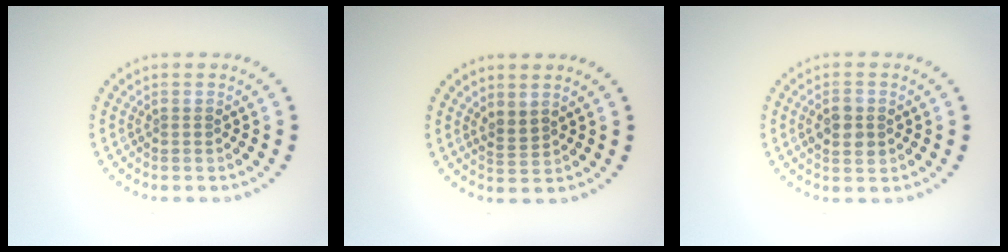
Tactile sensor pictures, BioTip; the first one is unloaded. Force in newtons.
{"total": 1.5, "press": 1.1, "slide": 0.9}
{"total": 2.5, "press": 2.4, "slide": 0.1}